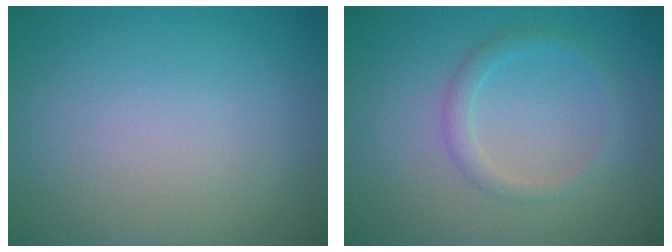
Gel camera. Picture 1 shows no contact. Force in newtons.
{"total": 1.7, "press": 1.7, "slide": 0.1}